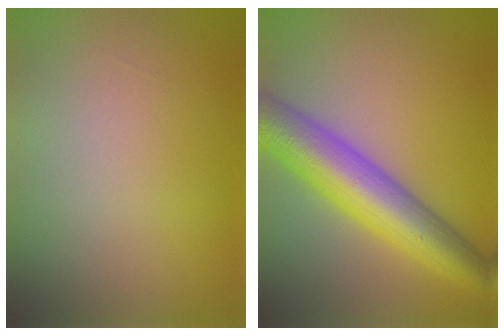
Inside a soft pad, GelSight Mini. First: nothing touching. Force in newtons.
{"total": 9.3, "press": 9.3, "slide": 0.1}